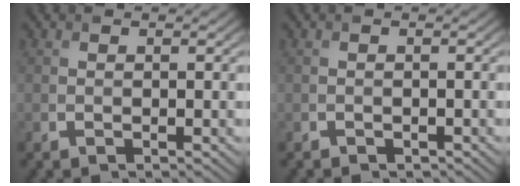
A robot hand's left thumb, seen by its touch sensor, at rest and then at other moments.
{"total": 0.7, "force": [-0.5, 0.1, -0.5], "torque": [0.009, -0.002, -0.010]}